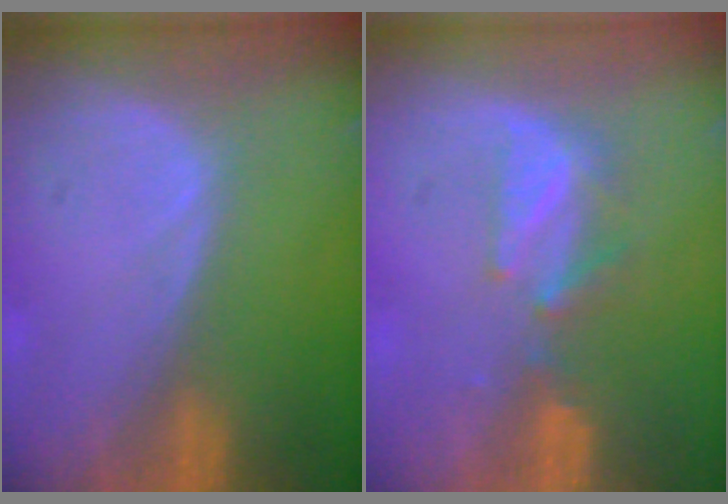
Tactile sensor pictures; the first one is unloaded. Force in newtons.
{"total": 3.7, "press": 3.6, "slide": 0.8}